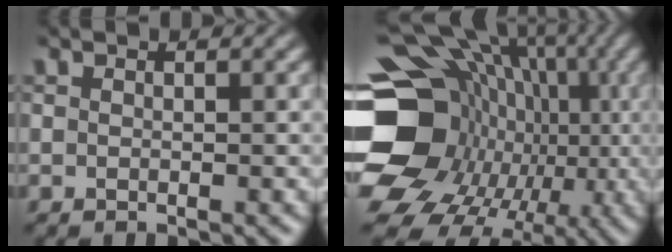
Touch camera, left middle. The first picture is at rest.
{"total": 20.8, "force": [-2.0, 17.7, 10.7], "torque": [-0.169, 0.024, -0.050]}